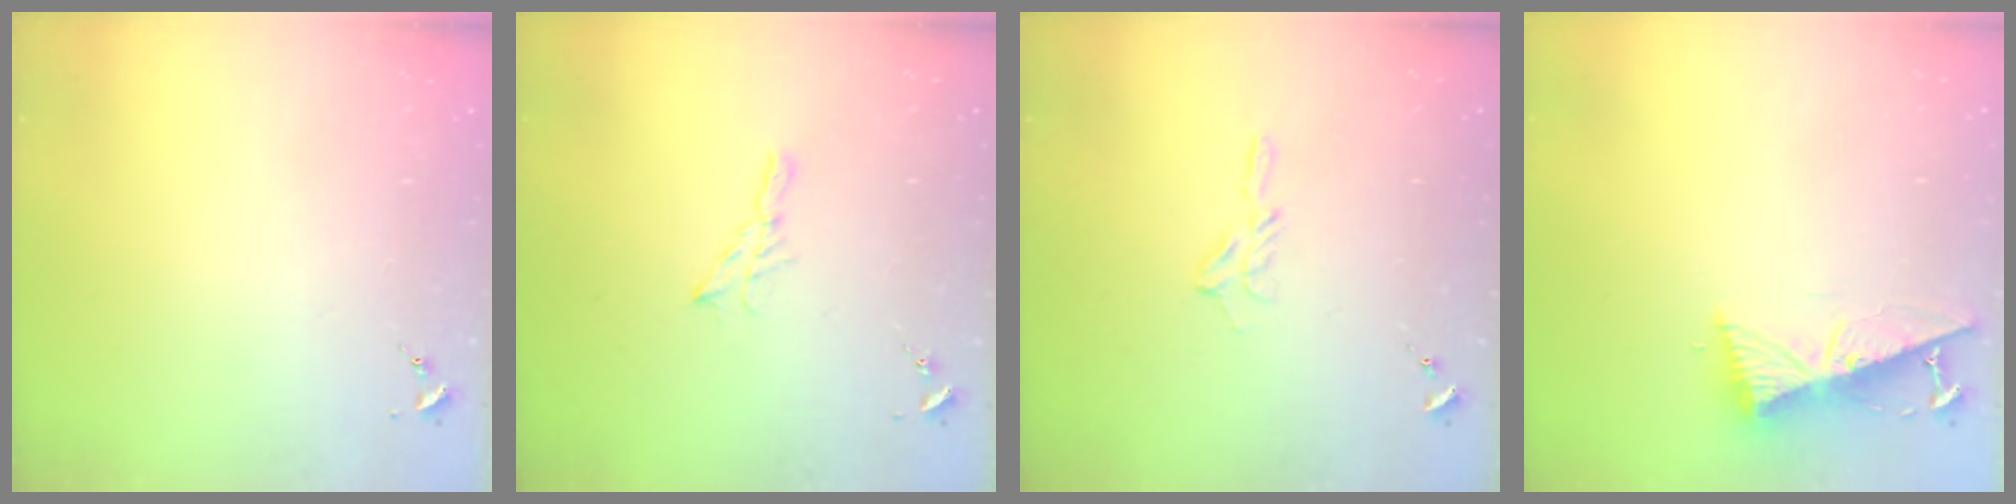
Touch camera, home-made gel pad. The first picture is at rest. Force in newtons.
{"total": 5.3, "press": 5.3, "slide": 0.2}
{"total": 6.9, "press": 6.9, "slide": 0.7}
{"total": 10.6, "press": 10.5, "slide": 1.2}